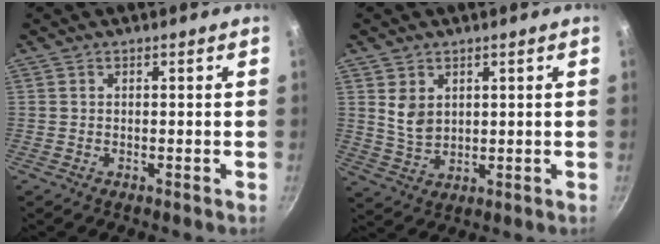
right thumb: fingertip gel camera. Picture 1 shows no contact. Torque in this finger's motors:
{"motor_torque": [-0.37, 0.50, 0.74, -0.07, 0.06]}